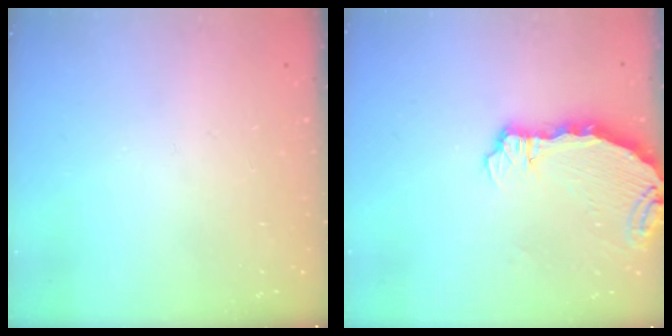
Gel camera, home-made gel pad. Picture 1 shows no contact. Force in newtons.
{"total": 6.7, "press": 5.9, "slide": 3.1}